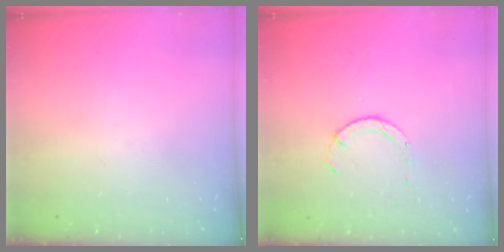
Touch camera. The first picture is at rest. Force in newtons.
{"total": 1.4, "press": 1.4, "slide": 0.2}